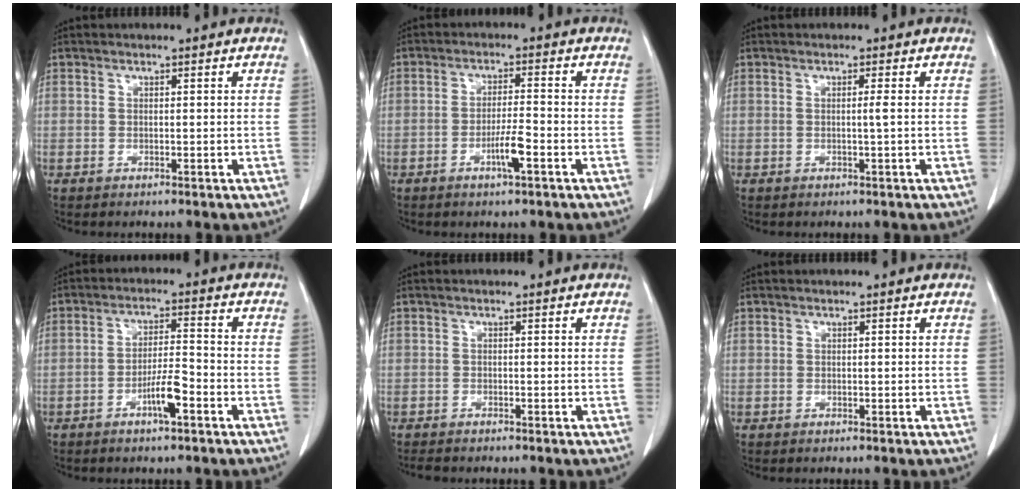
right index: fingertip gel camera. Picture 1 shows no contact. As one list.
[{"total": 4.4, "force": [-2.0, 0.2, 3.9], "torque": [-0.072, -0.004, -0.038]}, {"total": 0.9, "force": [0.0, -0.4, 0.9], "torque": [-0.011, -0.001, -0.004]}, {"total": 5.3, "force": [-2.7, 0.6, 4.5], "torque": [-0.085, 0.002, -0.050]}, {"total": 1.9, "force": [-1.8, 0.1, 0.6], "torque": [-0.012, -0.005, -0.028]}, {"total": 0.0}]